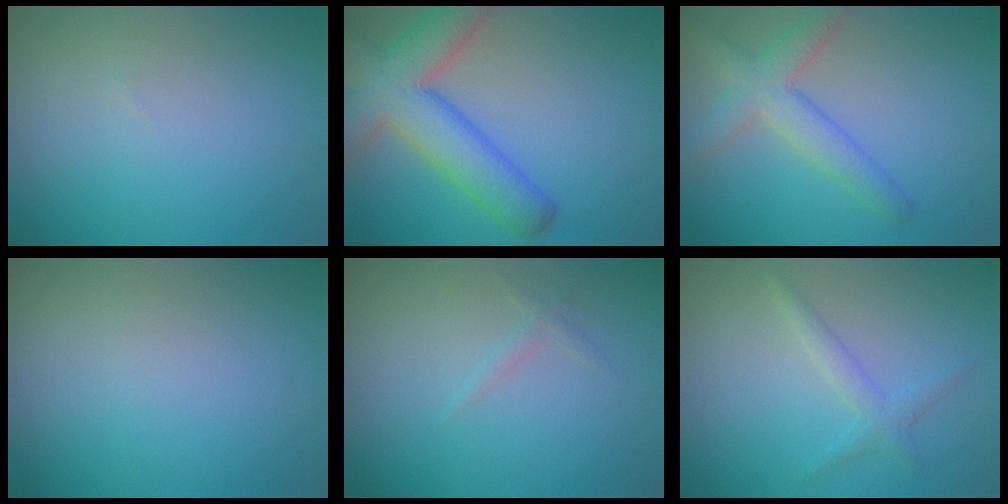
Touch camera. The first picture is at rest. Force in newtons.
{"total": 8.4, "press": 8.4, "slide": 0.4}
{"total": 3.9, "press": 3.9, "slide": 0.2}
{"total": 0.0}
{"total": 0.7, "press": 0.7, "slide": 0.1}
{"total": 1.7, "press": 1.7, "slide": 0.1}